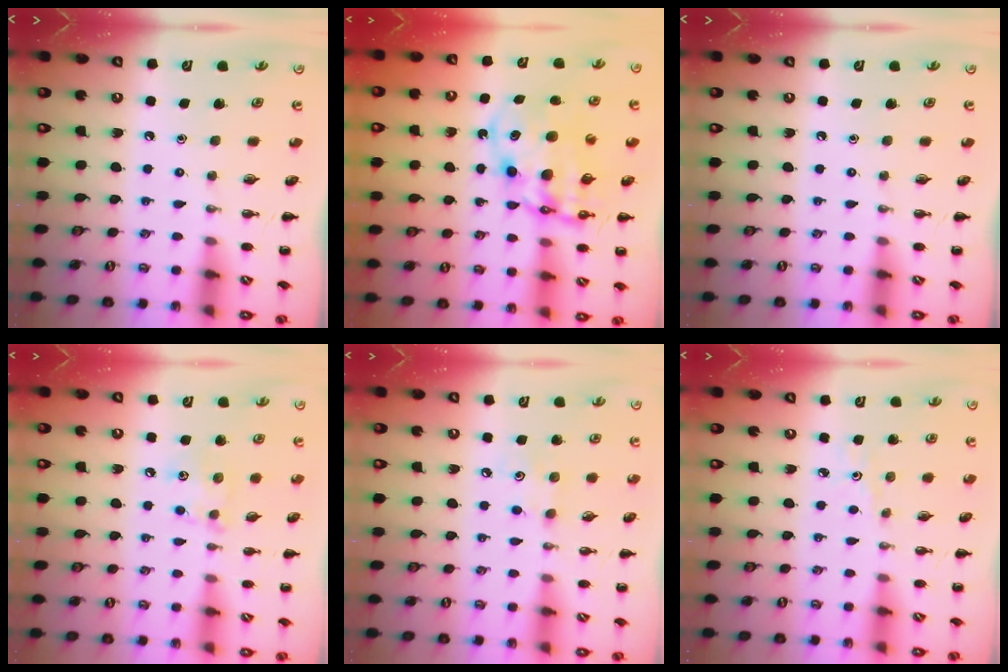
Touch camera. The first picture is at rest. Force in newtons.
{"total": 10.6, "press": 10.3, "slide": 2.5}
{"total": 0.0}
{"total": 5.6, "press": 5.5, "slide": 0.5}
{"total": 4.6, "press": 4.4, "slide": 1.1}
{"total": 2.2, "press": 2.1, "slide": 0.7}